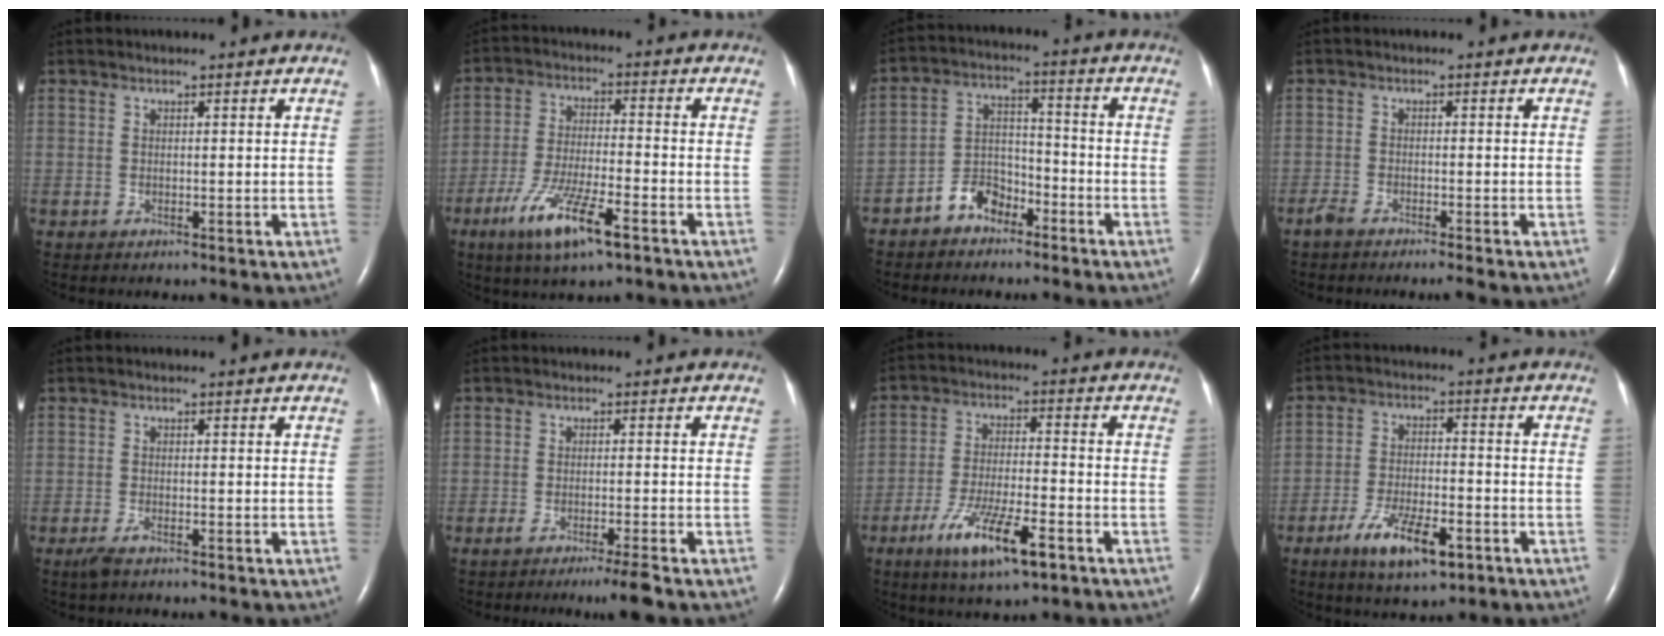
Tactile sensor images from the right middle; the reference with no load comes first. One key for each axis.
{"total": 11.0, "fx": -6.1, "fy": 1.8, "fz": 9.0, "tx": -0.180, "ty": -0.019, "tz": -0.107}
{"total": 6.4, "fx": -4.4, "fy": 3.8, "fz": 2.8, "tx": -0.056, "ty": 0.020, "tz": -0.081}
{"total": 3.1, "fx": -2.6, "fy": -0.1, "fz": 1.7, "tx": -0.034, "ty": -0.006, "tz": -0.048}
{"total": 1.9, "fx": -1.3, "fy": 0.3, "fz": 1.4, "tx": -0.039, "ty": -0.006, "tz": -0.027}
{"total": 3.6, "fx": -2.6, "fy": -0.9, "fz": 2.4, "tx": -0.043, "ty": -0.009, "tz": -0.047}
{"total": 10.9, "fx": -6.0, "fy": 2.1, "fz": 8.9, "tx": -0.172, "ty": -0.018, "tz": -0.103}
{"total": 9.4, "fx": -5.1, "fy": 2.9, "fz": 7.3, "tx": -0.140, "ty": -0.011, "tz": -0.084}